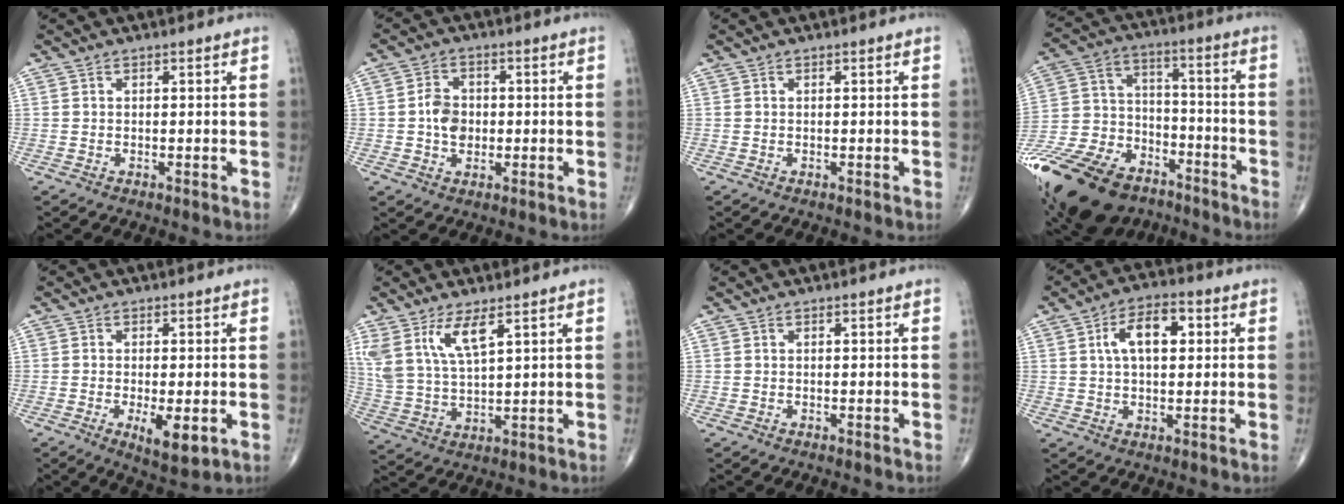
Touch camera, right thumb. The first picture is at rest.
{"total": 5.5, "force": [-0.3, 4.2, 3.5], "torque": [-0.047, 0.008, -0.009]}
{"total": 0.0}
{"total": 29.9, "force": [-19.4, 17.3, 14.7], "torque": [-0.376, 0.037, -0.334]}
{"total": 6.4, "force": [-1.8, 2.2, 5.7], "torque": [-0.091, -0.016, -0.024]}
{"total": 9.4, "force": [5.2, 3.1, 7.2], "torque": [-0.156, -0.020, 0.115]}
{"total": 0.0}
{"total": 9.1, "force": [2.2, 4.8, 7.5], "torque": [-0.116, 0.014, 0.032]}